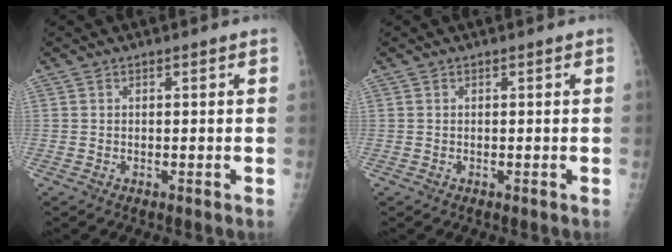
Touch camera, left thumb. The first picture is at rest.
{"total": 0.0}